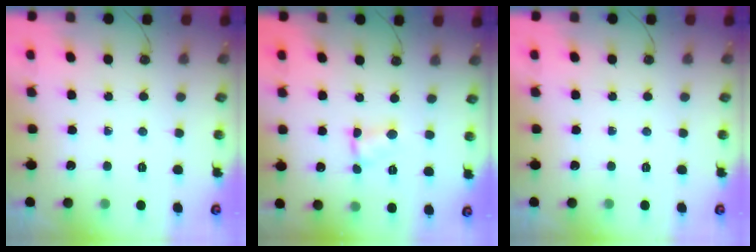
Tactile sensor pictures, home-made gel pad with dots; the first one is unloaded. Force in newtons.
{"total": 1.7, "press": 1.6, "slide": 0.2}
{"total": 0.0}